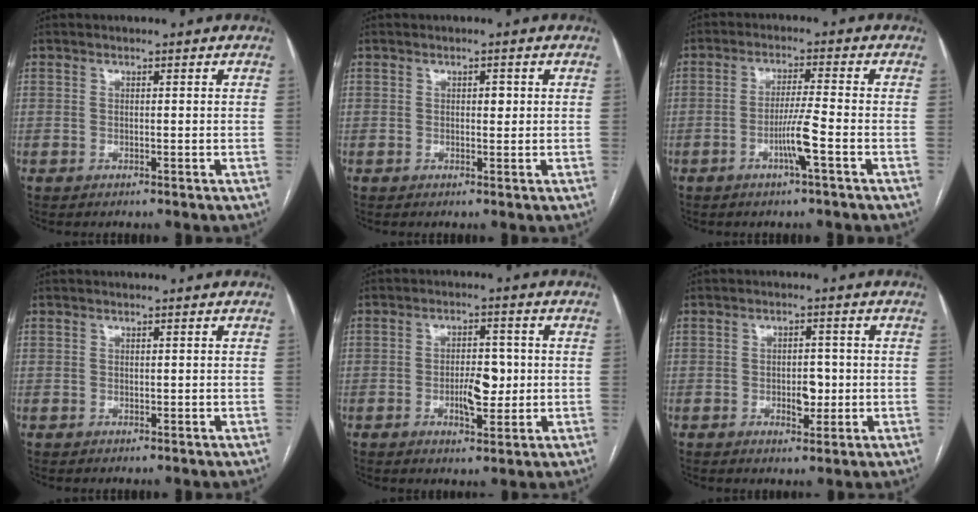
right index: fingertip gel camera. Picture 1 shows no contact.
{"total": 1.2, "force": [0.2, 0.7, 1.0], "torque": [-0.012, 0.001, 0.003]}
{"total": 5.1, "force": [-2.1, -0.7, 4.6], "torque": [-0.090, -0.006, -0.040]}
{"total": 0.0}
{"total": 5.7, "force": [-0.8, 2.3, 5.1], "torque": [-0.085, 0.002, -0.008]}
{"total": 3.7, "force": [-0.6, 2.0, 3.1], "torque": [-0.041, 0.003, -0.004]}